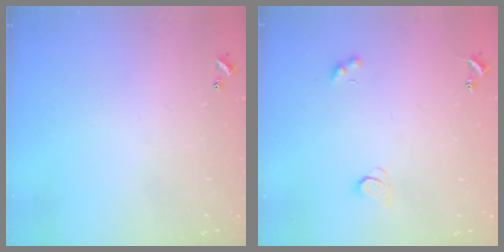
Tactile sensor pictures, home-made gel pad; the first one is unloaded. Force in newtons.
{"total": 1.8, "press": 1.7, "slide": 0.4}